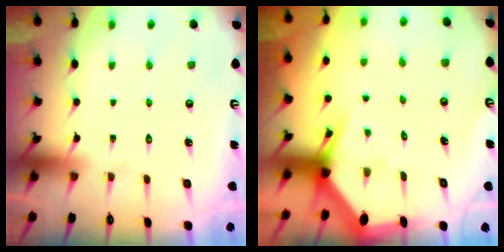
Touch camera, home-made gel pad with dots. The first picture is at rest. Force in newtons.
{"total": 3.6, "press": 3.6, "slide": 0.2}